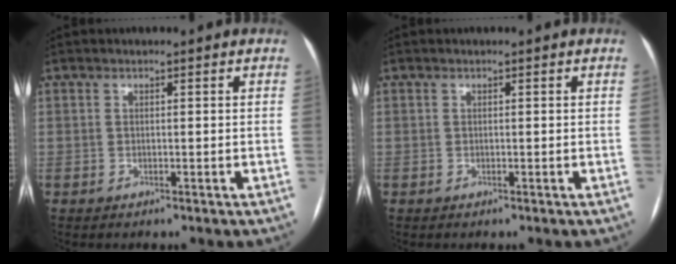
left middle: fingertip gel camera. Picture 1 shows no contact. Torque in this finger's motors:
{"motor_torque": [0.01, -0.11, 0.00, 0.00]}